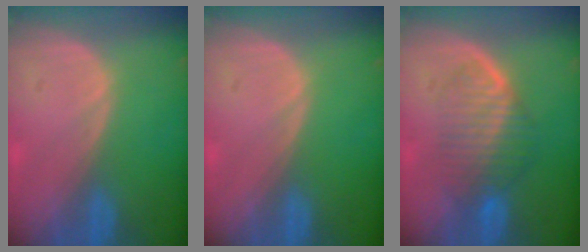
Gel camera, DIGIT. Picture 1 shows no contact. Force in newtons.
{"total": 0.0}
{"total": 6.7, "press": 6.4, "slide": 1.8}